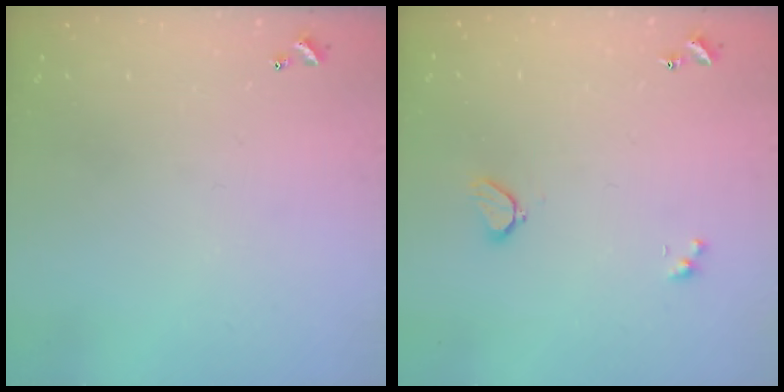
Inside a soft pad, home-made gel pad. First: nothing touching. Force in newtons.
{"total": 1.7, "press": 1.6, "slide": 0.6}